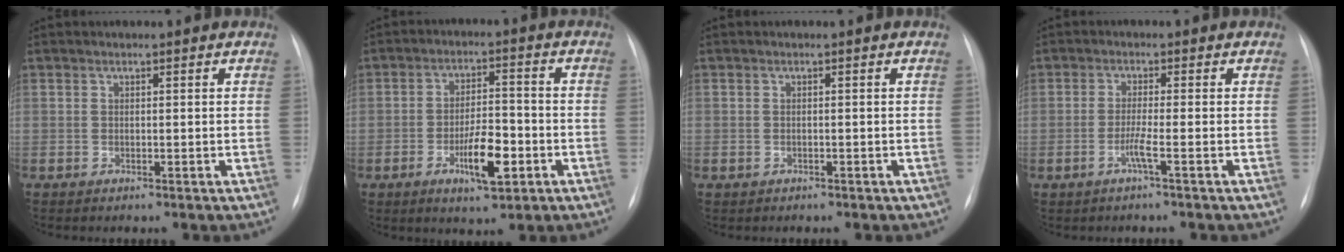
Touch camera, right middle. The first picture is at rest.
{"total": 7.4, "force": [-2.9, 2.2, 6.5], "torque": [-0.118, 0.001, -0.047]}
{"total": 0.7, "force": [-0.6, 0.5, 0.1], "torque": [-0.007, 0.005, -0.004]}
{"total": 2.3, "force": [-1.1, -0.8, 1.9], "torque": [-0.041, -0.004, -0.027]}